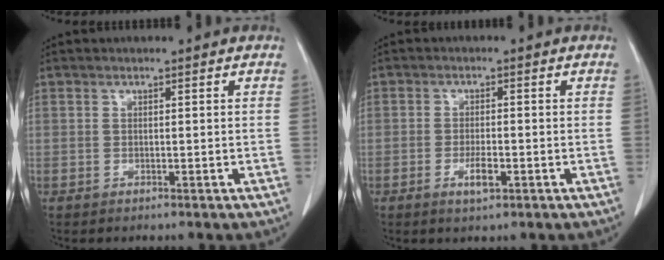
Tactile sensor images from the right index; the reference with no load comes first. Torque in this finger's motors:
{"motor_torque": [0.28, -0.14, 0.01, -0.01]}